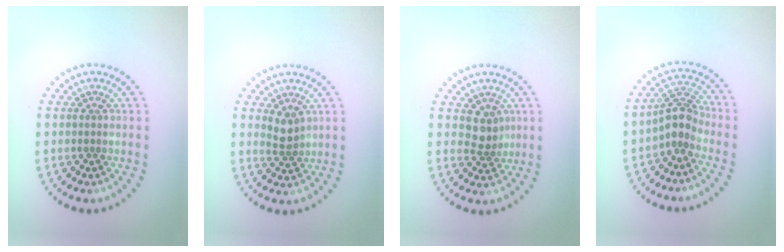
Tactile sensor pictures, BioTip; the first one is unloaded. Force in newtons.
{"total": 1.8, "press": 1.5, "slide": 1.0}
{"total": 2.4, "press": 1.9, "slide": 1.5}
{"total": 2.9, "press": 2.2, "slide": 1.8}